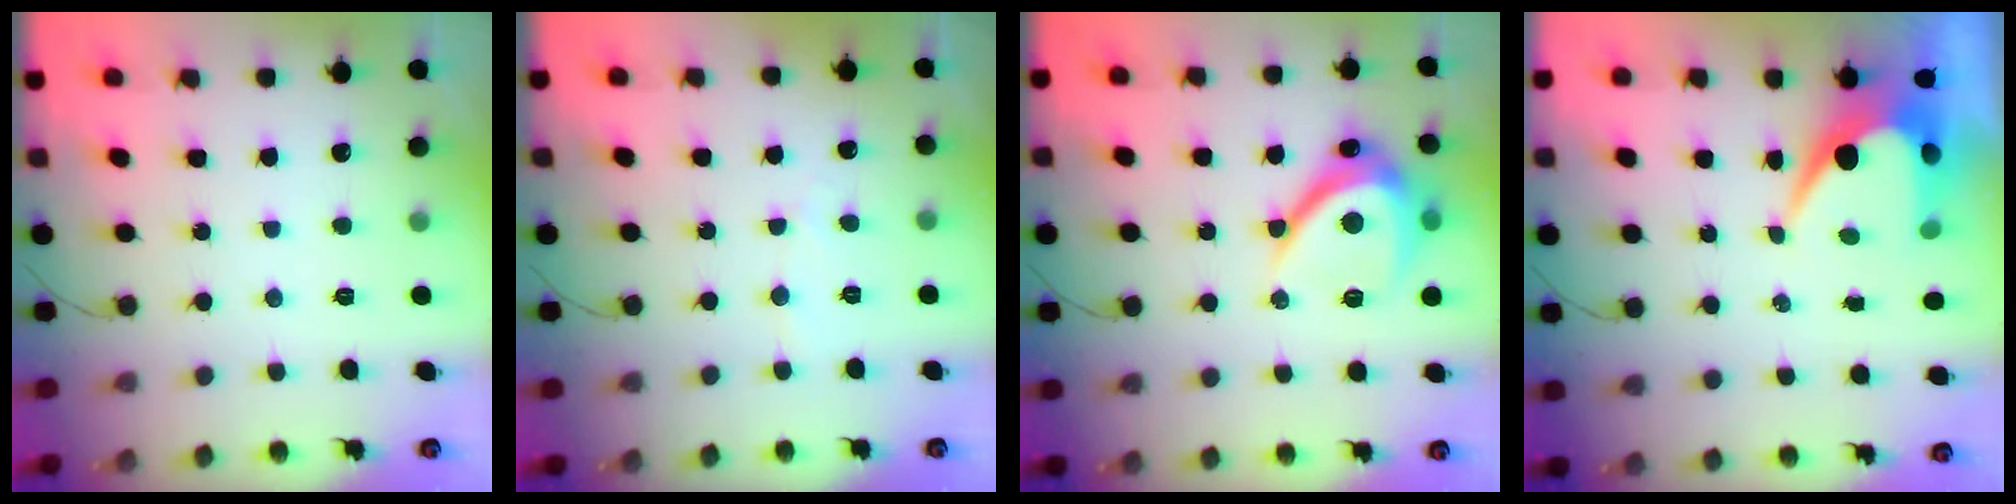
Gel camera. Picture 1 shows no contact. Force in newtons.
{"total": 2.5, "press": 2.5, "slide": 0.2}
{"total": 11.5, "press": 11.4, "slide": 0.8}
{"total": 8.2, "press": 8.2, "slide": 0.4}